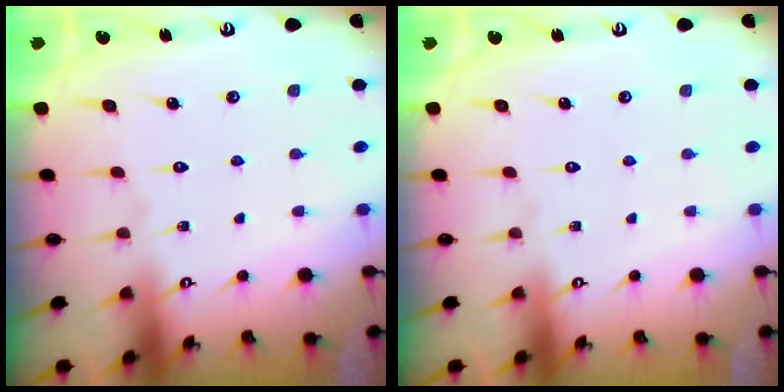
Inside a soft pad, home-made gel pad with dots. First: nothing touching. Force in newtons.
{"total": 0.0}